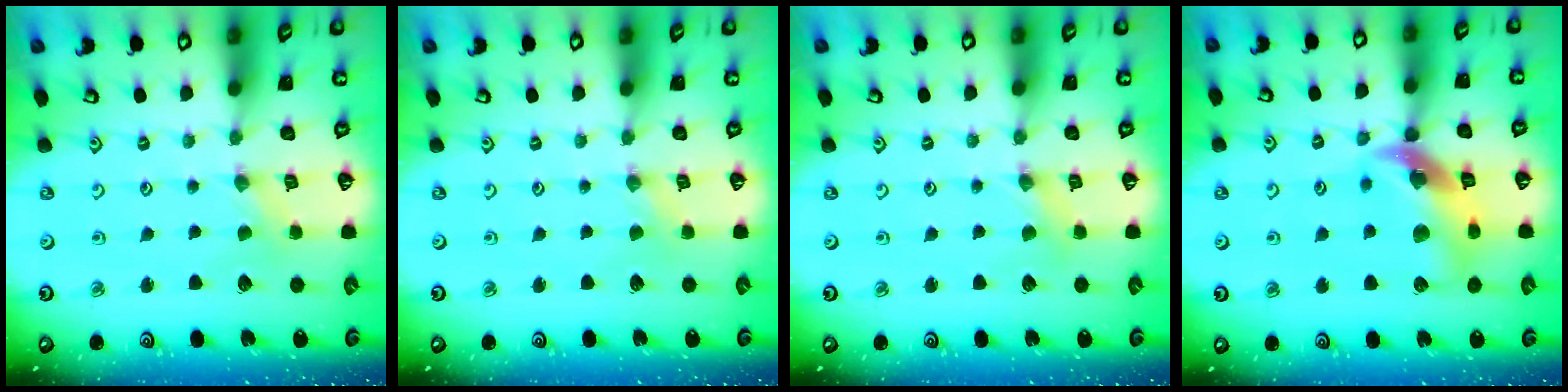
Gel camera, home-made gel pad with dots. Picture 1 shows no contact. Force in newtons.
{"total": 0.0}
{"total": 2.5, "press": 2.5, "slide": 0.3}
{"total": 15.3, "press": 15.2, "slide": 2.1}